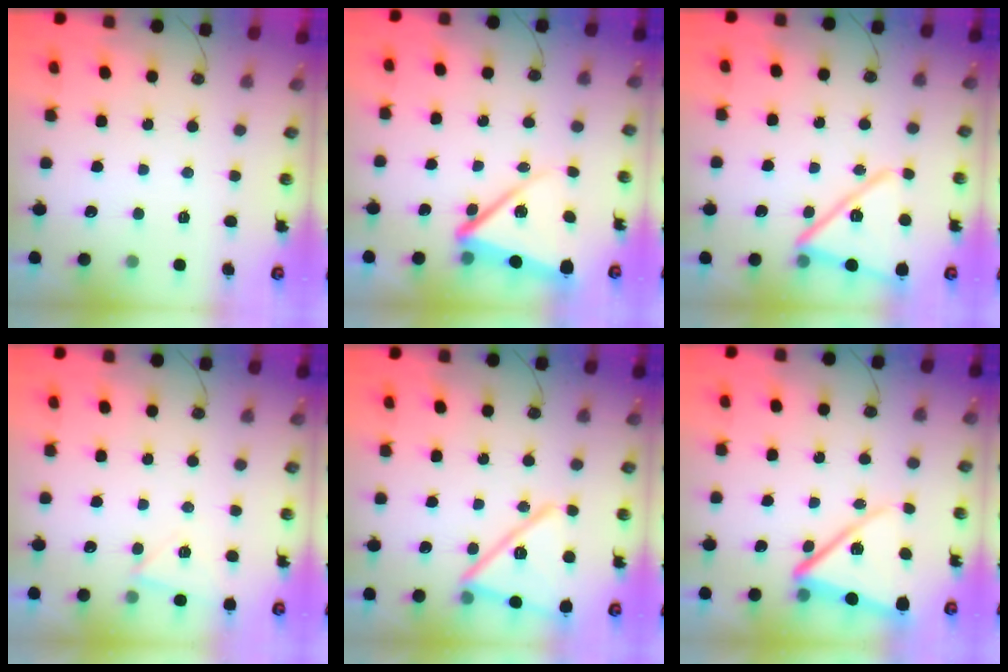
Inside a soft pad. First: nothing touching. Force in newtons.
{"total": 10.6, "press": 10.5, "slide": 2.0}
{"total": 14.3, "press": 14.2, "slide": 1.5}
{"total": 5.3, "press": 4.7, "slide": 2.3}
{"total": 17.3, "press": 17.3, "slide": 1.2}
{"total": 12.7, "press": 12.6, "slide": 1.5}